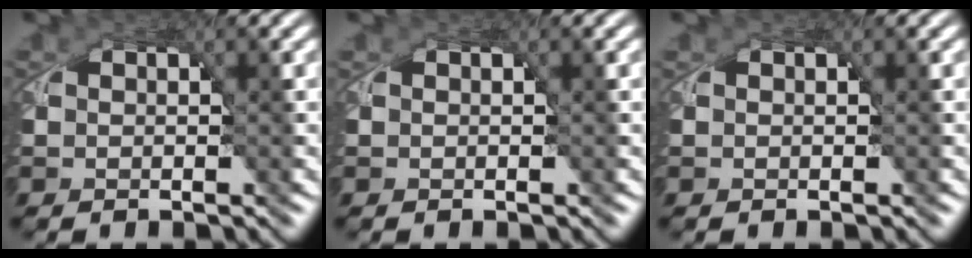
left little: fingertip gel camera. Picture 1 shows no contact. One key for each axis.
{"total": 0.0}
{"total": 0.0}